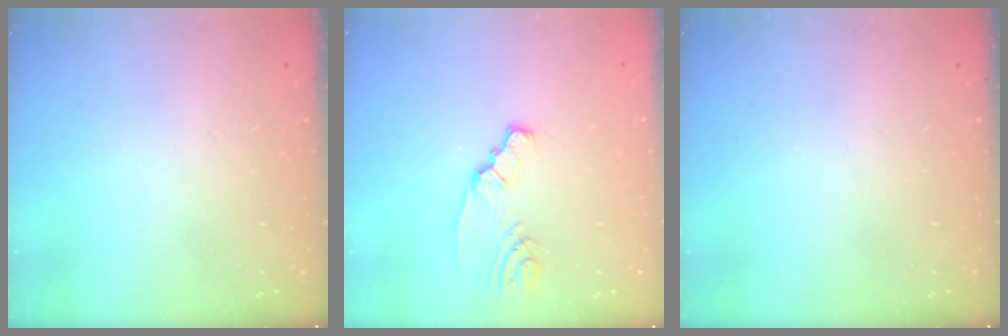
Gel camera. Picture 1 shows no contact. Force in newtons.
{"total": 2.2, "press": 2.1, "slide": 0.5}
{"total": 0.0}